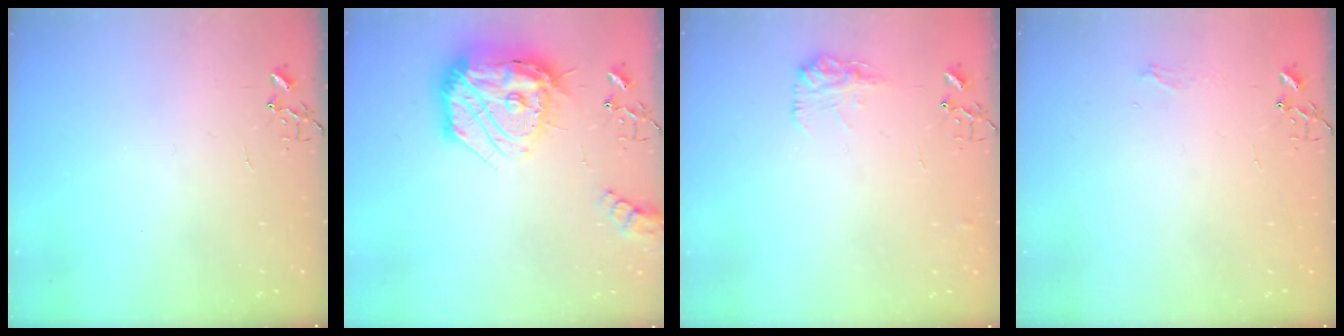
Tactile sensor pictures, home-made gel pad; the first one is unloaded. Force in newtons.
{"total": 24.3, "press": 24.2, "slide": 2.5}
{"total": 9.8, "press": 9.8, "slide": 0.4}
{"total": 4.7, "press": 4.7, "slide": 0.6}